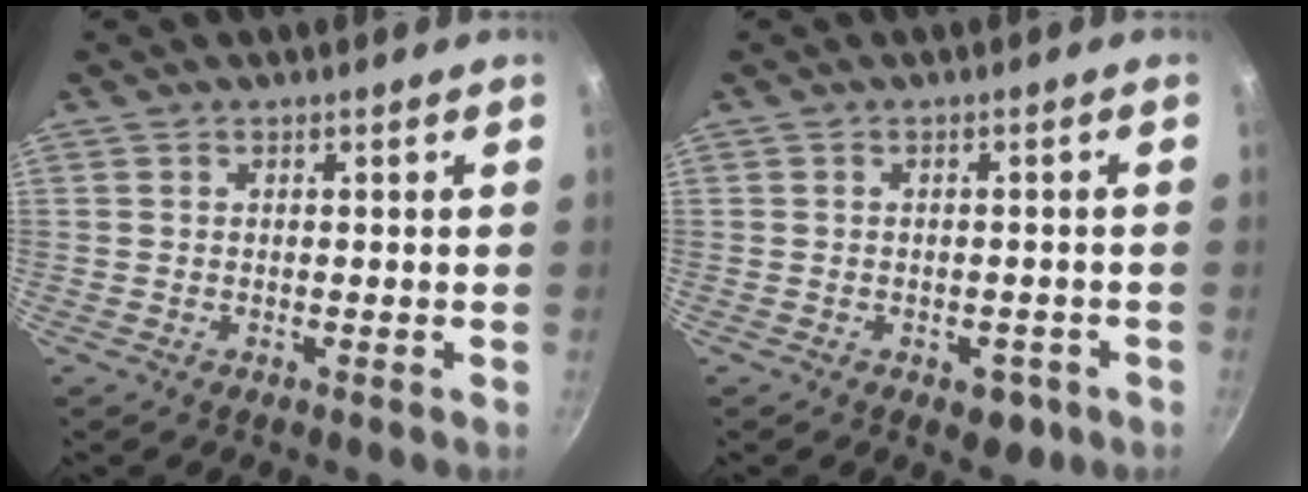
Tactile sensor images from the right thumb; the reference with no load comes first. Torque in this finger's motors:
{"motor_torque": [2.51, 2.40, 0.14, -0.46, 0.02]}